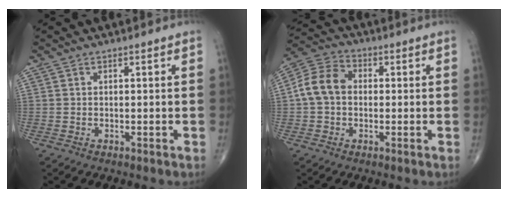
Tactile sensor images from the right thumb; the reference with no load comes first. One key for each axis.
{"total": 8.6, "fx": 0.1, "fy": 6.6, "fz": 5.5, "tx": -0.099, "ty": 0.028, "tz": -0.011}